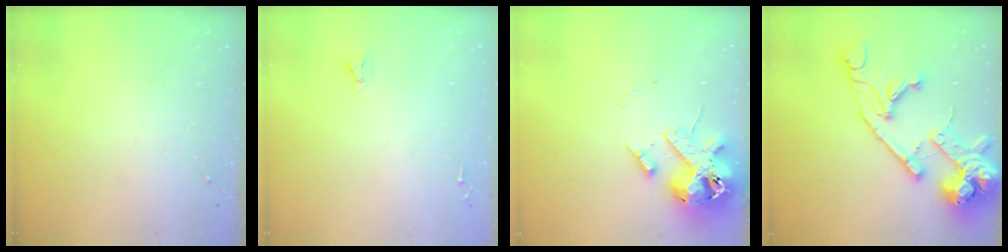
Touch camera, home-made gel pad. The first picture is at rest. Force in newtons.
{"total": 2.0, "press": 2.0, "slide": 0.2}
{"total": 15.6, "press": 15.4, "slide": 2.4}
{"total": 23.6, "press": 23.4, "slide": 3.5}